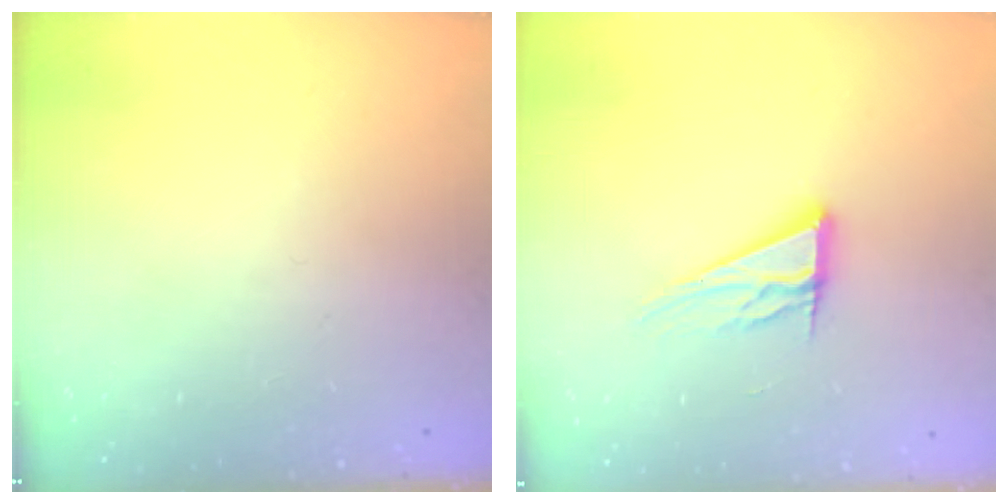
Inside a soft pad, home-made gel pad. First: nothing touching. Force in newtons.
{"total": 11.5, "press": 11.4, "slide": 1.9}